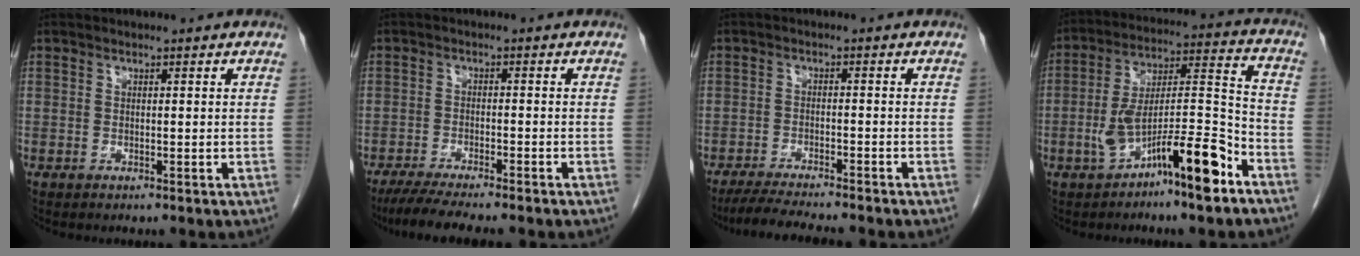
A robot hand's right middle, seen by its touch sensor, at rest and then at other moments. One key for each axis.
{"total": 8.1, "fx": -6.9, "fy": 0.1, "fz": 4.3, "tx": -0.067, "ty": -0.022, "tz": -0.111}
{"total": 8.1, "fx": -7.2, "fy": -0.1, "fz": 3.6, "tx": -0.058, "ty": -0.021, "tz": -0.118}
{"total": 13.9, "fx": -7.4, "fy": 2.1, "fz": 11.6, "tx": -0.205, "ty": 0.017, "tz": -0.123}